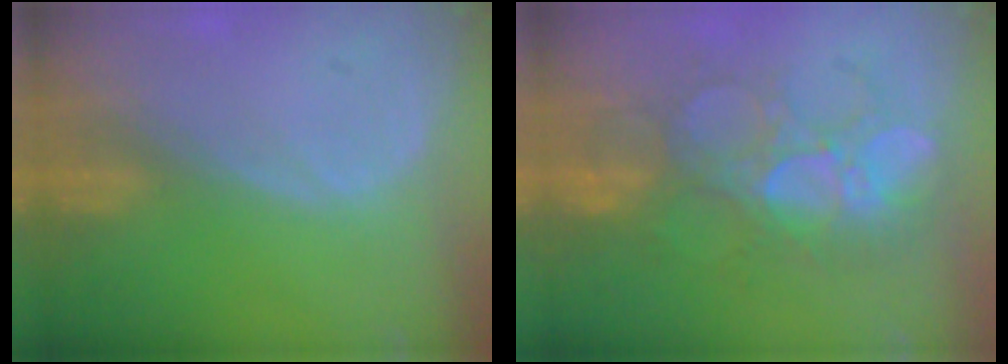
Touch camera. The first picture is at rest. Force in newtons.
{"total": 9.0, "press": 8.8, "slide": 2.3}